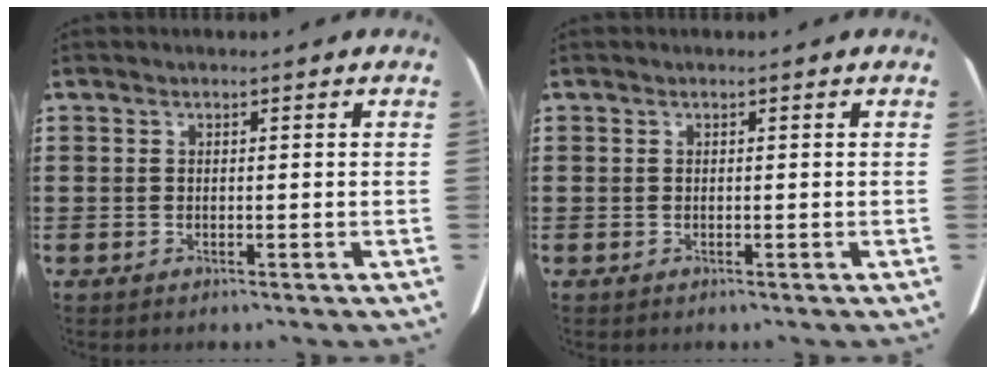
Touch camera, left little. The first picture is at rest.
{"total": 0.0}